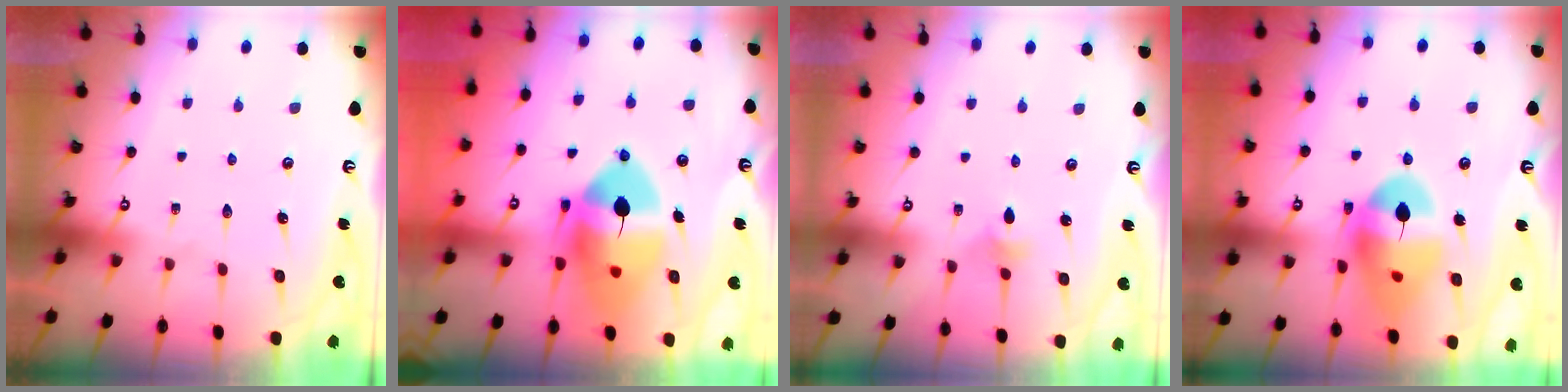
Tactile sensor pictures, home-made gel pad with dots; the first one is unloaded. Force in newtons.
{"total": 17.4, "press": 17.2, "slide": 2.9}
{"total": 3.3, "press": 3.2, "slide": 0.6}
{"total": 16.2, "press": 16.0, "slide": 2.2}